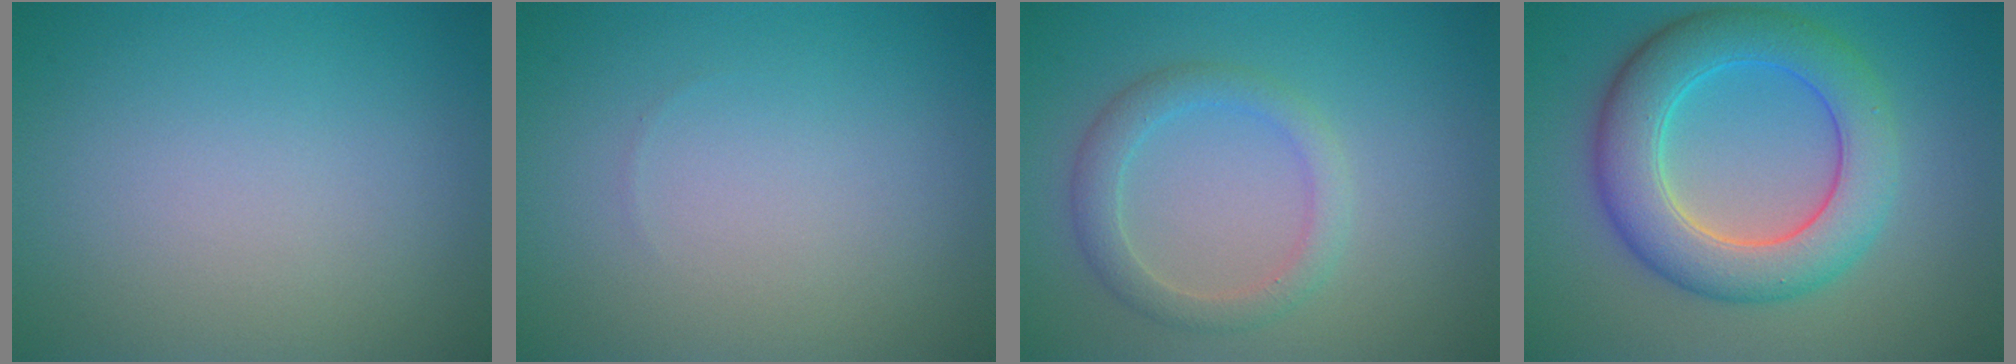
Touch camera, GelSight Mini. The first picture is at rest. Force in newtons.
{"total": 0.0}
{"total": 2.8, "press": 2.8, "slide": 0.1}
{"total": 7.5, "press": 7.5, "slide": 0.2}